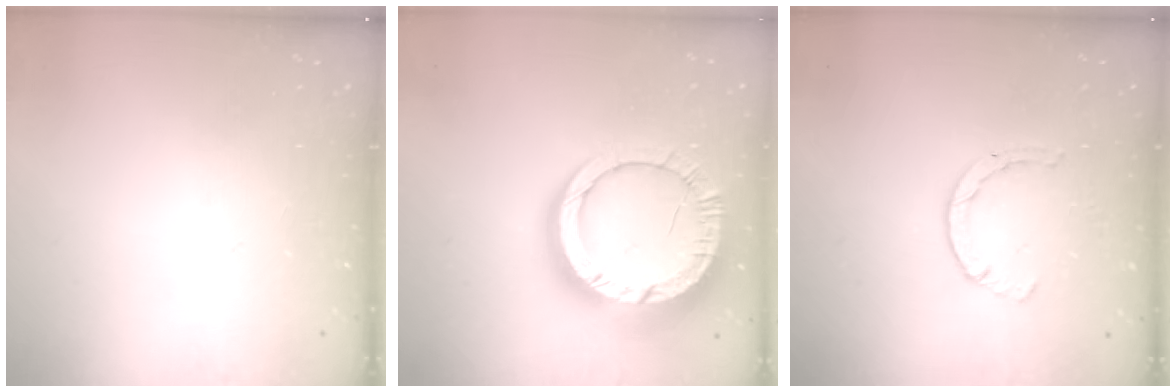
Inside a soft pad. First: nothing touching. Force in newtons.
{"total": 20.6, "press": 20.5, "slide": 1.9}
{"total": 2.1, "press": 2.1, "slide": 0.5}